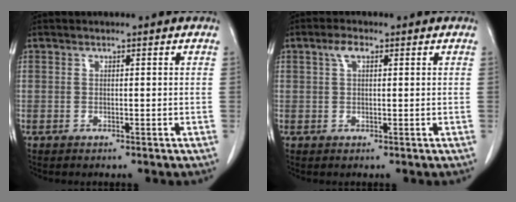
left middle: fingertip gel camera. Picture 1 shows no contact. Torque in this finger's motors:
{"motor_torque": [0.40, -0.06, -0.05, -0.01]}